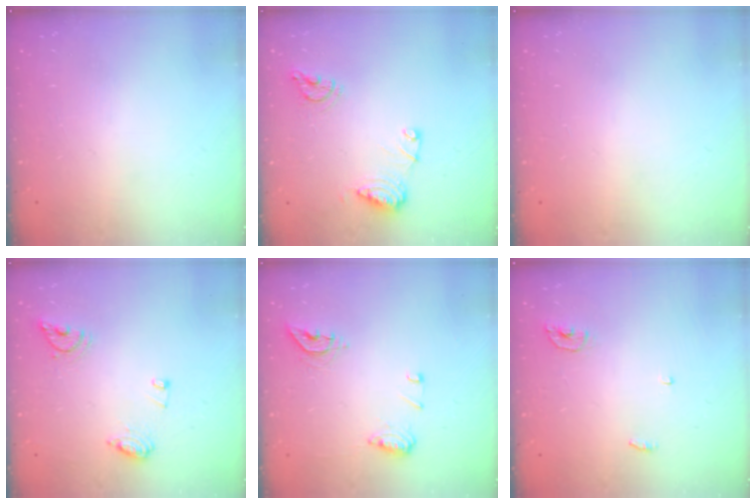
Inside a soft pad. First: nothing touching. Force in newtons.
{"total": 10.5, "press": 10.4, "slide": 1.1}
{"total": 0.8, "press": 0.8, "slide": 0.1}
{"total": 8.3, "press": 8.2, "slide": 0.9}
{"total": 9.0, "press": 8.9, "slide": 0.9}
{"total": 3.7, "press": 3.6, "slide": 0.3}